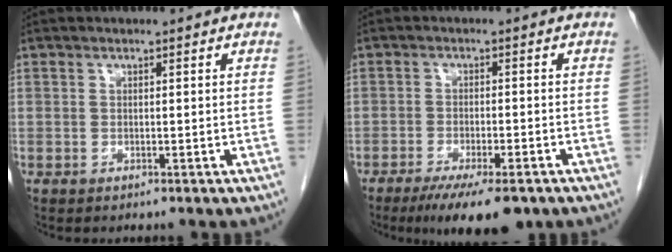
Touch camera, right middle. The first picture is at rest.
{"total": 10.0, "force": [-7.0, 2.1, 6.8], "torque": [-0.098, -0.017, -0.106]}